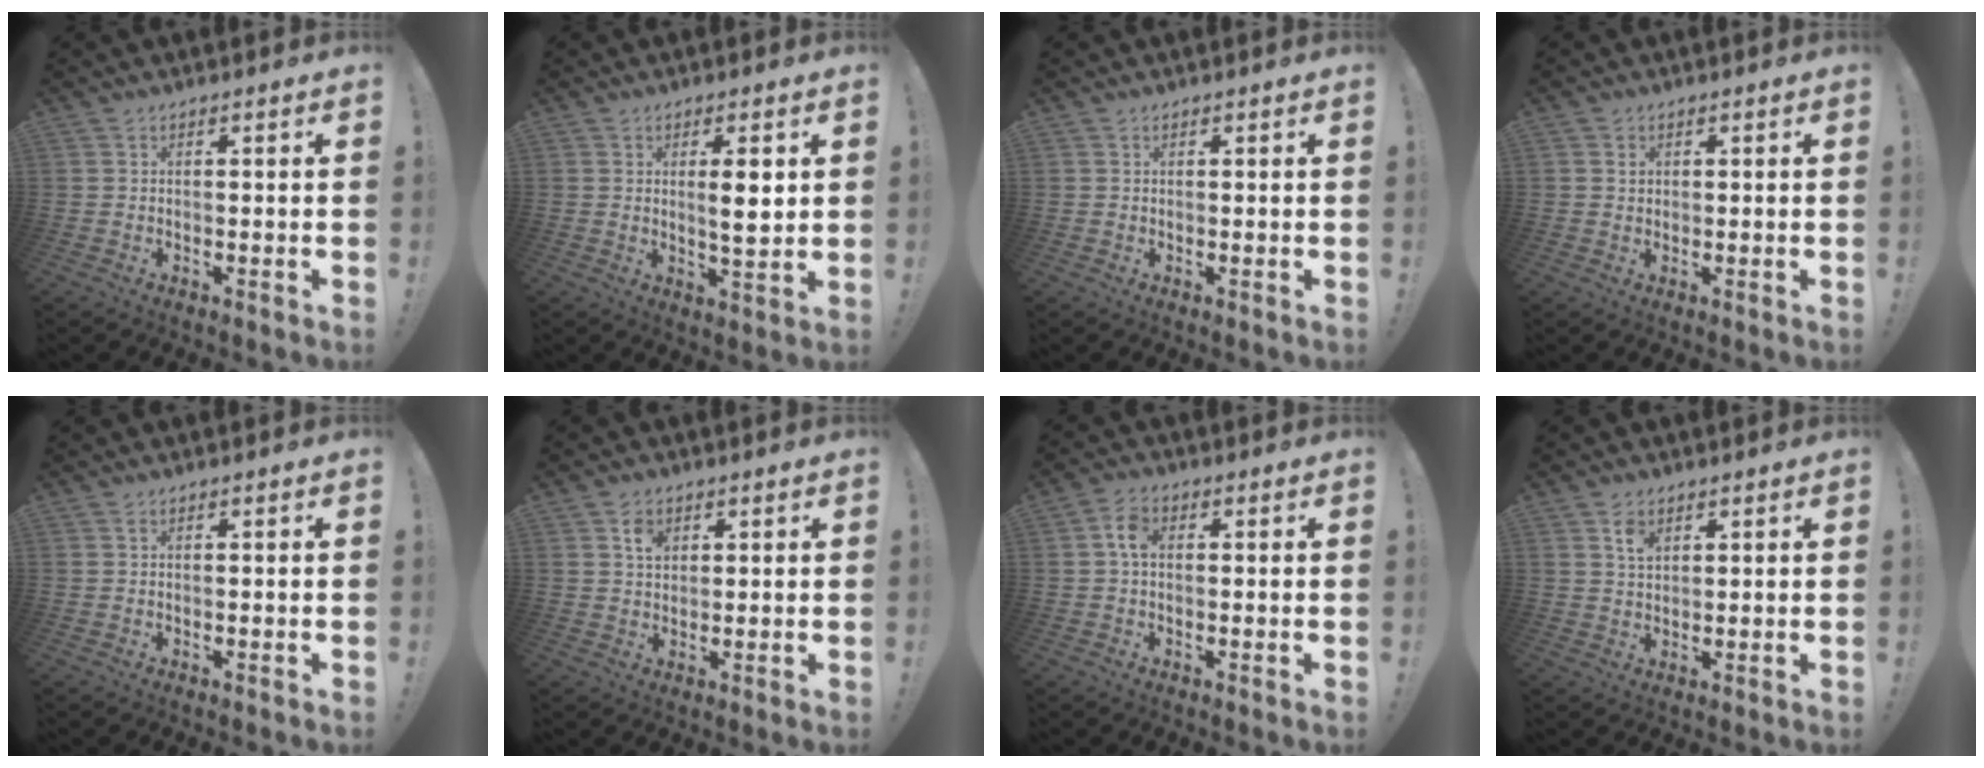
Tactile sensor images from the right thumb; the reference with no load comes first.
{"total": 6.0, "force": [1.2, 1.1, 5.8], "torque": [-0.083, -0.014, 0.012]}
{"total": 1.2, "force": [0.6, 1.1, -0.1], "torque": [0.006, -0.006, 0.009]}
{"total": 1.2, "force": [0.5, 1.0, 0.3], "torque": [-0.003, 0.001, 0.008]}
{"total": 0.0}
{"total": 3.6, "force": [1.6, 2.6, 1.8], "torque": [-0.015, -0.006, 0.026]}
{"total": 4.4, "force": [0.4, 2.9, 3.3], "torque": [-0.059, 0.012, 0.008]}
{"total": 3.6, "force": [2.0, 2.2, 2.1], "torque": [-0.027, -0.009, 0.034]}